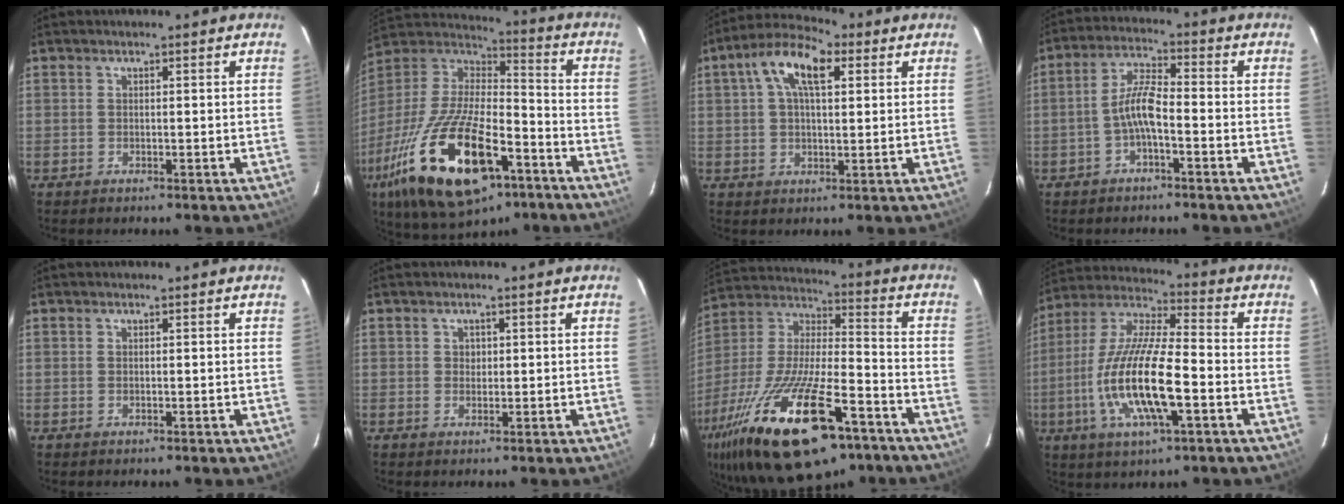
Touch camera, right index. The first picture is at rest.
{"total": 27.8, "force": [-14.0, 11.3, 21.2], "torque": [-0.420, -0.043, -0.235]}
{"total": 10.2, "force": [3.7, 4.6, 8.3], "torque": [-0.156, 0.033, 0.059]}
{"total": 5.6, "force": [-2.3, 1.2, 4.9], "torque": [-0.105, 0.015, -0.043]}
{"total": 0.0}
{"total": 1.1, "force": [0.2, 1.1, 0.2], "torque": [0.001, 0.003, 0.002]}
{"total": 30.6, "force": [-17.9, 10.6, 22.4], "torque": [-0.429, -0.041, -0.290]}
{"total": 17.2, "force": [-4.9, 4.0, 16.0], "torque": [-0.323, -0.011, -0.097]}